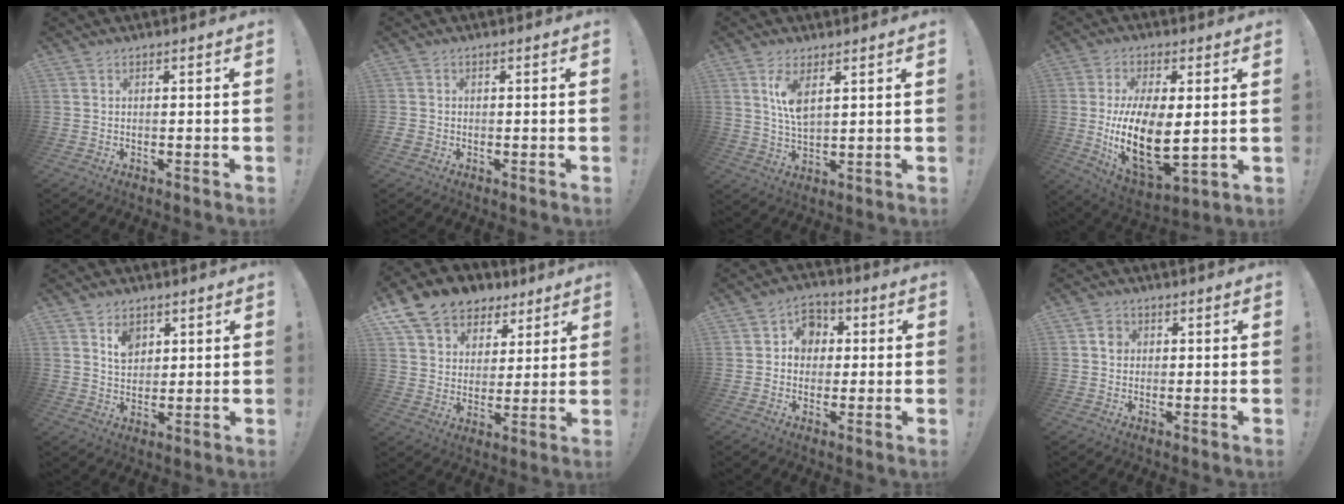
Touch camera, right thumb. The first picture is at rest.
{"total": 1.6, "force": [-0.4, 1.4, 0.7], "torque": [-0.011, 0.003, -0.008]}
{"total": 7.4, "force": [3.3, 2.7, 6.0], "torque": [-0.108, -0.020, 0.053]}
{"total": 19.2, "force": [-0.2, 9.4, 16.8], "torque": [-0.310, -0.032, 0.006]}
{"total": 6.2, "force": [3.4, 4.5, 2.5], "torque": [-0.030, -0.014, 0.061]}
{"total": 13.2, "force": [8.4, 9.1, 4.6], "torque": [-0.068, -0.058, 0.161]}
{"total": 7.7, "force": [0.4, 7.1, 2.9], "torque": [-0.038, 0.010, 0.011]}
{"total": 3.2, "force": [0.1, 2.9, 1.4], "torque": [-0.004, 0.000, -0.002]}